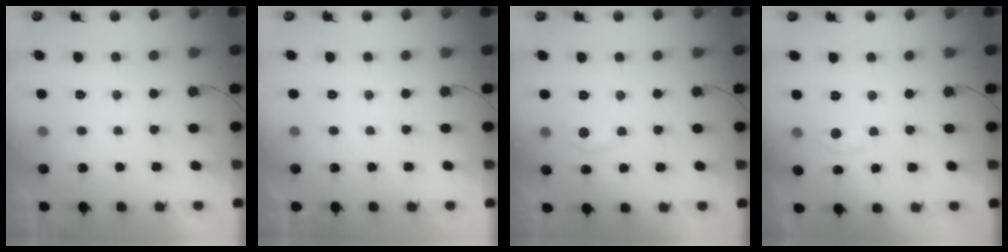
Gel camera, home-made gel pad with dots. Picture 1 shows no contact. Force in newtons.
{"total": 0.0}
{"total": 6.1, "press": 6.1, "slide": 0.8}
{"total": 3.5, "press": 3.5, "slide": 0.5}